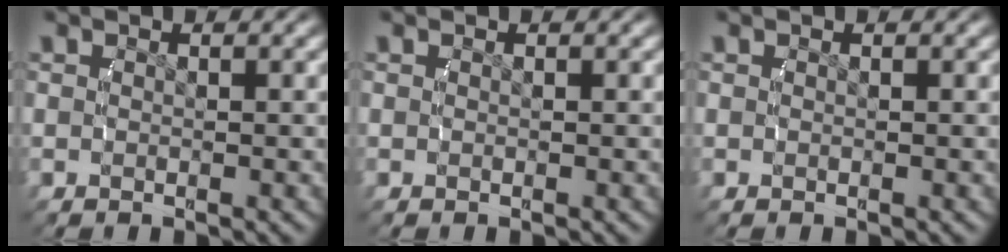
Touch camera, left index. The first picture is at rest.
{"total": 0.0}
{"total": 0.0}